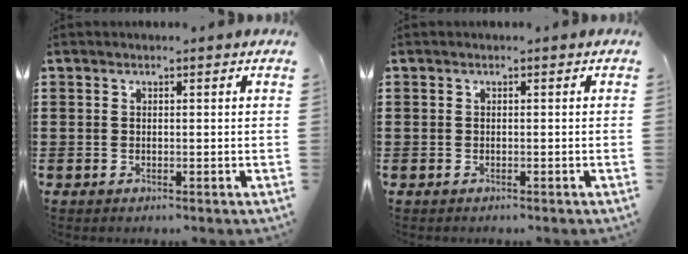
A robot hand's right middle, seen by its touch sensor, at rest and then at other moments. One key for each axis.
{"total": 0.6, "fx": -0.5, "fy": 0.4, "fz": -0.1, "tx": 0.001, "ty": 0.004, "tz": -0.011}